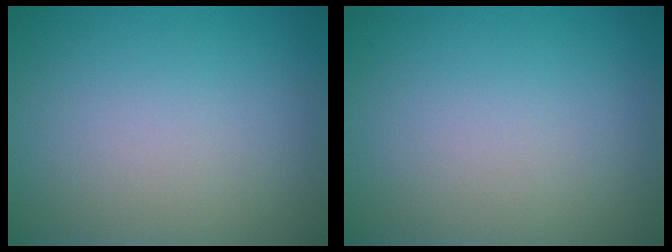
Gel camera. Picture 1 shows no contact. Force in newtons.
{"total": 0.0}